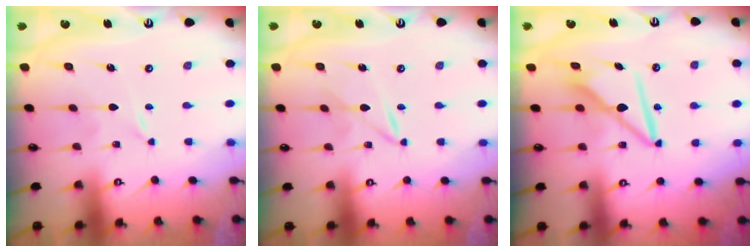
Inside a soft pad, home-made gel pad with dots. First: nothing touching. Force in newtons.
{"total": 2.1, "press": 2.1, "slide": 0.3}
{"total": 8.7, "press": 8.7, "slide": 0.8}